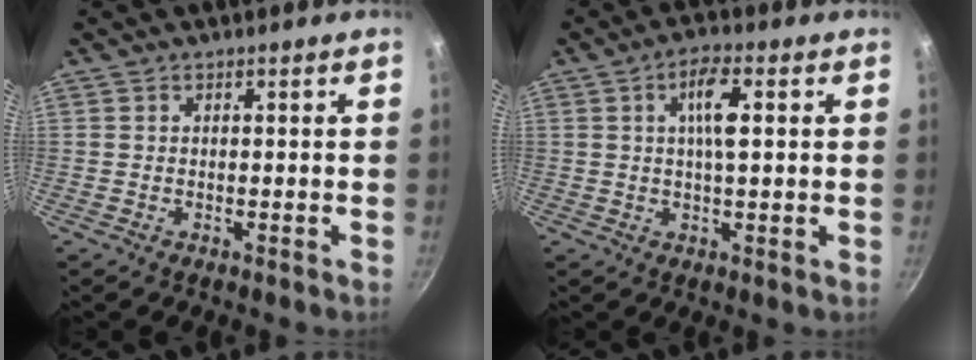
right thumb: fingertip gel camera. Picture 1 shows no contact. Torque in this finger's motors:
{"motor_torque": [0.74, 0.69, 0.89, -0.20, 0.05]}